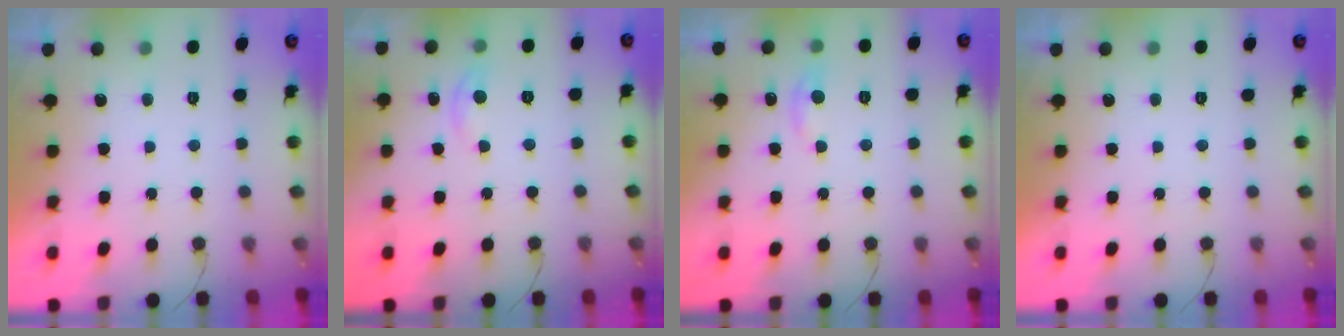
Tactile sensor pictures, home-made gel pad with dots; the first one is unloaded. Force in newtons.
{"total": 4.5, "press": 4.4, "slide": 0.7}
{"total": 5.1, "press": 5.1, "slide": 0.7}
{"total": 0.0}